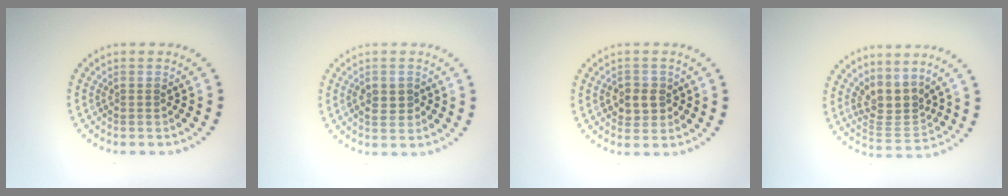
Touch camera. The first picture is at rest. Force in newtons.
{"total": 2.2, "press": 2.2, "slide": 0.2}
{"total": 2.5, "press": 2.4, "slide": 0.6}
{"total": 3.3, "press": 2.5, "slide": 2.2}